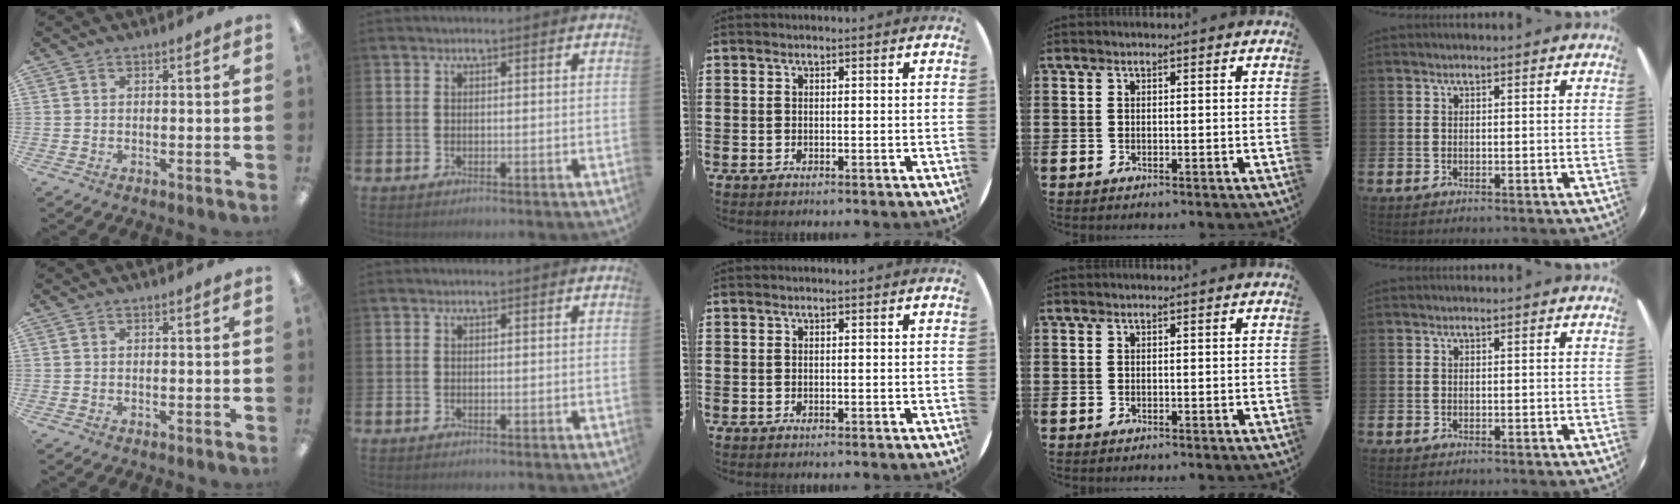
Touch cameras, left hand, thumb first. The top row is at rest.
{}